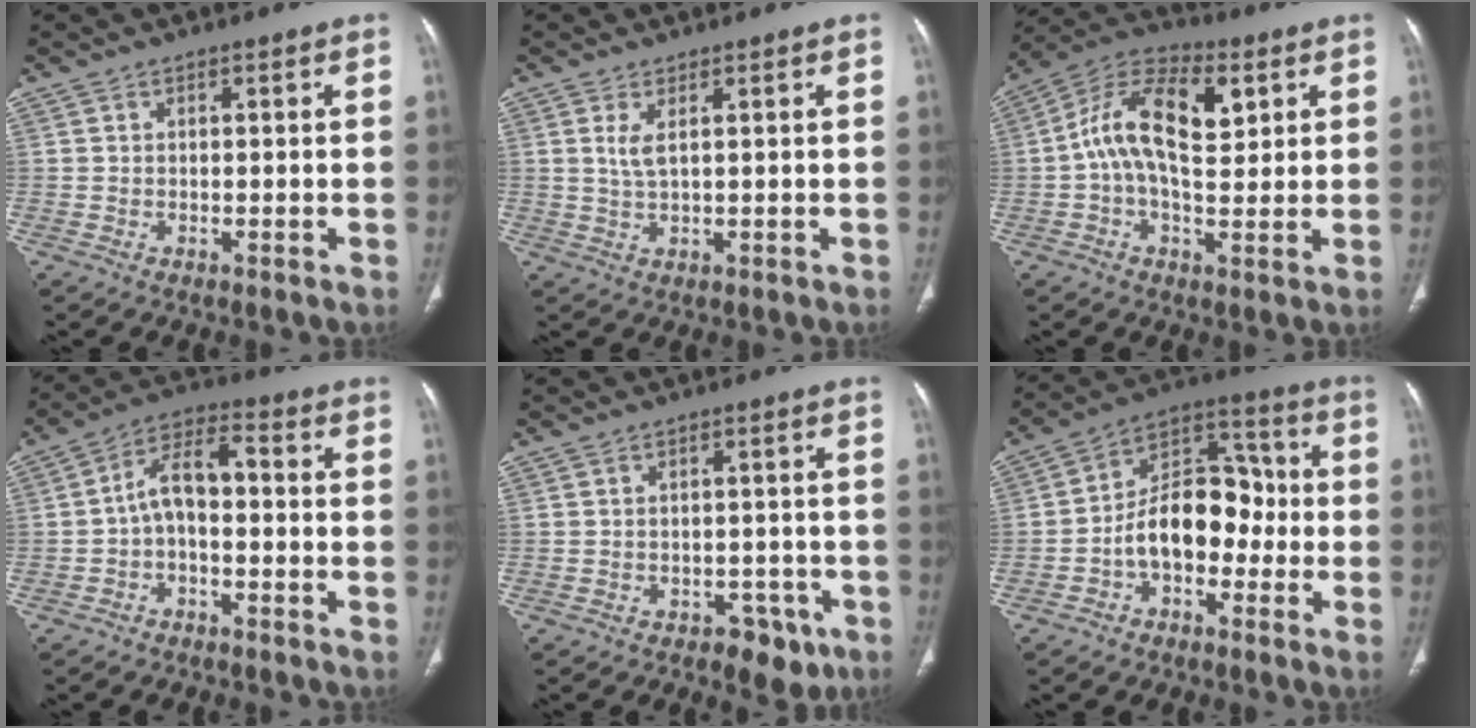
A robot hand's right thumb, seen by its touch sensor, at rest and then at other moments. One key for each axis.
{"total": 2.8, "fx": 1.0, "fy": 0.8, "fz": 2.5, "tx": -0.061, "ty": -0.006, "tz": 0.027}
{"total": 15.6, "fx": 3.3, "fy": 8.2, "fz": 12.8, "tx": -0.208, "ty": 0.020, "tz": 0.049}
{"total": 7.7, "fx": -1.2, "fy": 4.0, "fz": 6.5, "tx": -0.113, "ty": 0.042, "tz": -0.034}
{"total": 5.9, "fx": -3.5, "fy": 3.6, "fz": 3.1, "tx": -0.017, "ty": 0.023, "tz": -0.044}
{"total": 13.6, "fx": -3.2, "fy": 8.9, "fz": 9.8, "tx": -0.130, "ty": 0.054, "tz": -0.065}